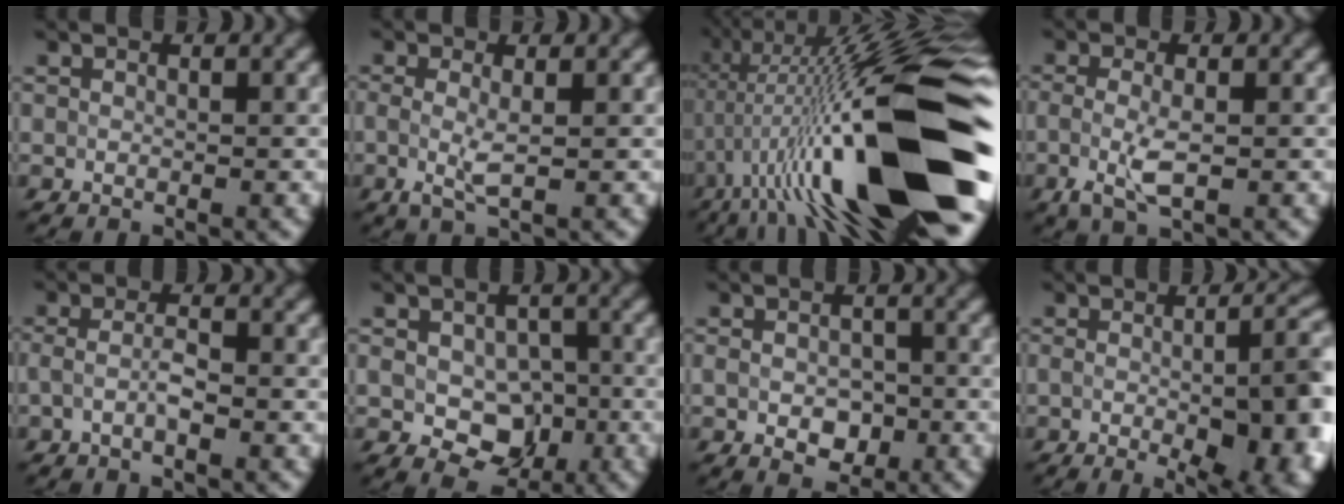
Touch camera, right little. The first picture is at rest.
{"total": 1.9, "force": [-0.2, 0.3, 1.9], "torque": [-0.043, -0.006, 0.000]}
{"total": 19.2, "force": [-3.5, 4.4, 18.3], "torque": [-0.291, 0.024, -0.063]}
{"total": 2.8, "force": [-0.6, 0.9, 2.6], "torque": [-0.062, -0.011, -0.010]}
{"total": 1.6, "force": [-0.6, 0.3, 1.5], "torque": [-0.032, 0.001, -0.014]}
{"total": 5.8, "force": [-1.2, 4.1, 3.9], "torque": [-0.070, -0.010, -0.016]}
{"total": 3.1, "force": [-0.9, 2.1, 2.1], "torque": [-0.041, -0.006, -0.010]}
{"total": 13.2, "force": [-1.7, 5.6, 11.9], "torque": [-0.101, -0.010, -0.014]}